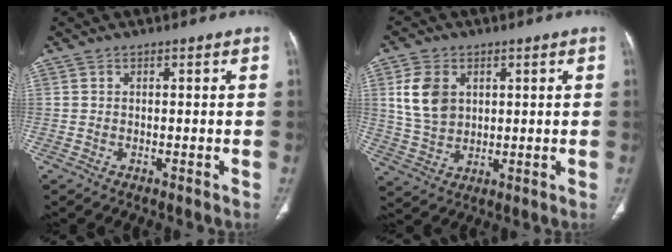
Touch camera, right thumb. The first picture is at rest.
{"total": 8.7, "force": [2.6, 6.2, 5.4], "torque": [-0.091, -0.009, 0.060]}